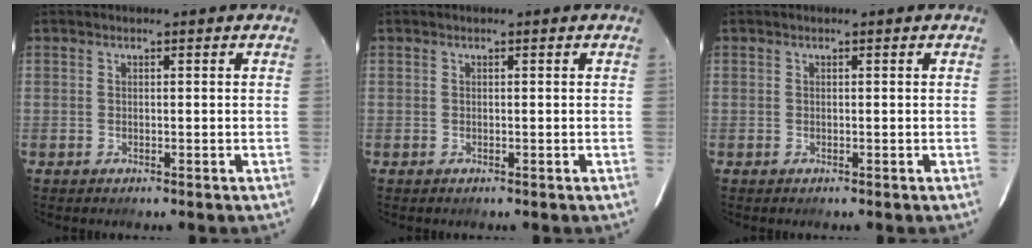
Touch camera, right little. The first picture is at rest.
{"total": 0.0}
{"total": 0.0}